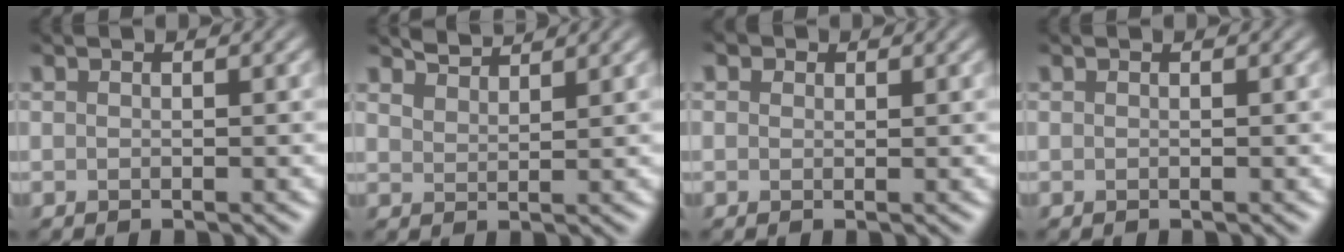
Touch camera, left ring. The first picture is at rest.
{"total": 2.4, "force": [2.4, 0.2, 0.4], "torque": [-0.008, 0.003, 0.046]}
{"total": 1.2, "force": [0.7, 0.9, 0.5], "torque": [-0.007, 0.000, 0.001]}
{"total": 0.0}